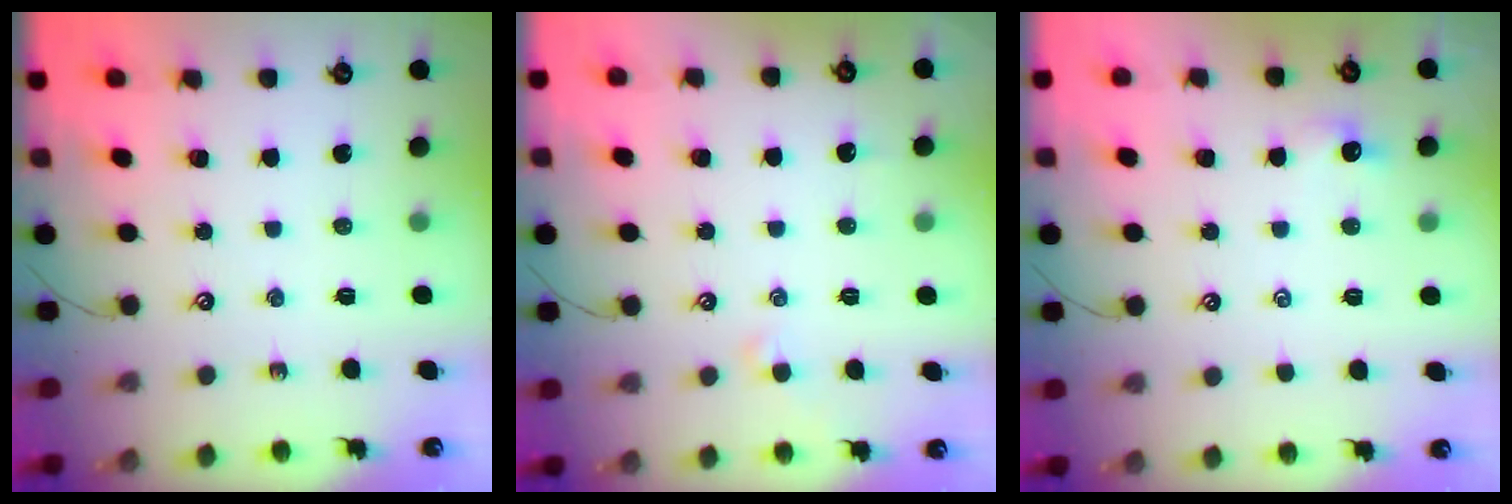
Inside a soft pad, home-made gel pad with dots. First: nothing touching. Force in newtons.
{"total": 0.5, "press": 0.2, "slide": 0.5}
{"total": 1.1, "press": 1.0, "slide": 0.4}